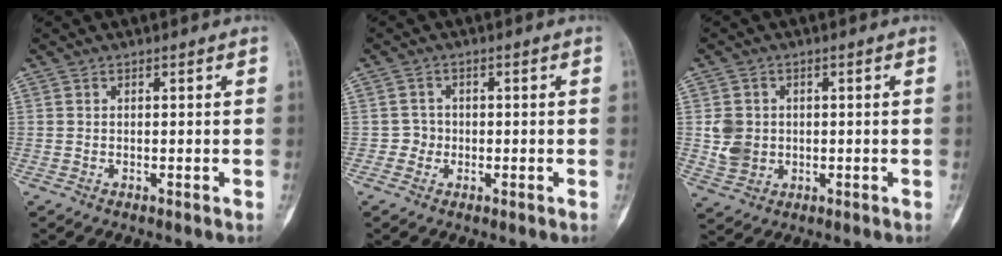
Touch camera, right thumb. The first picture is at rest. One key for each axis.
{"total": 2.2, "fx": -0.5, "fy": 2.1, "fz": 0.1, "tx": 0.014, "ty": 0.010, "tz": -0.016}
{"total": 5.7, "fx": 0.1, "fy": 5.1, "fz": 2.7, "tx": -0.034, "ty": 0.000, "tz": 0.009}